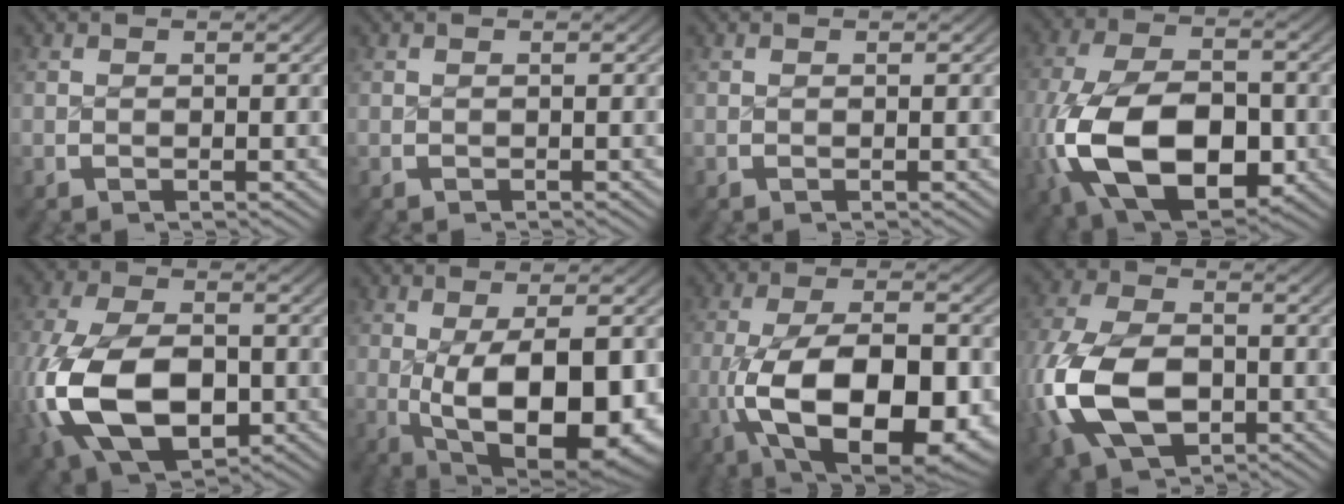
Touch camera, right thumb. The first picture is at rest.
{"total": 0.0}
{"total": 0.0}
{"total": 16.6, "force": [-3.0, 11.1, 12.0], "torque": [-0.297, -0.086, -0.002]}
{"total": 14.9, "force": [-2.6, 10.2, 10.6], "torque": [-0.289, -0.082, 0.005]}
{"total": 14.9, "force": [-3.0, 8.4, 11.9], "torque": [-0.223, -0.061, -0.008]}
{"total": 16.6, "force": [-3.7, 9.9, 12.9], "torque": [-0.285, -0.084, -0.017]}
{"total": 11.6, "force": [-1.6, 8.1, 8.2], "torque": [-0.226, -0.051, 0.003]}